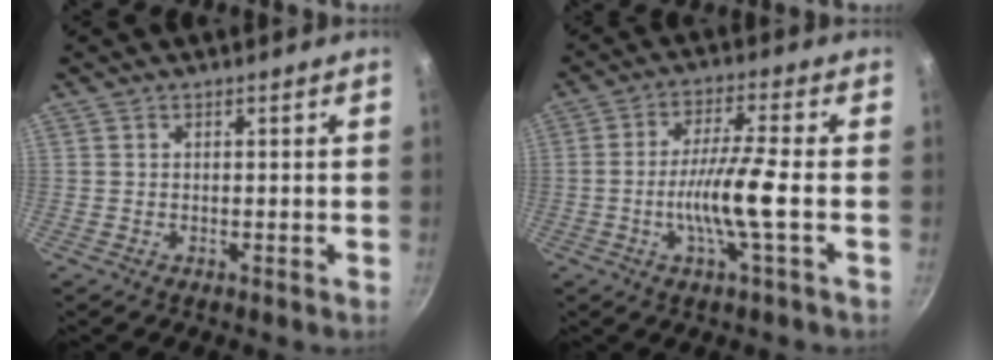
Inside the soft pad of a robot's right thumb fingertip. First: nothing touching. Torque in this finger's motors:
{"motor_torque": [0.31, 0.55, 1.23, -0.33, 0.10]}